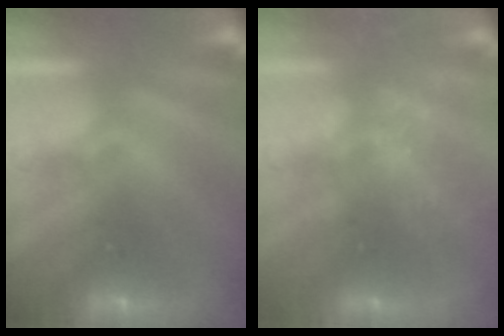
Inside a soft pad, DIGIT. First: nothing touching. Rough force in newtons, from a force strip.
{"total": 2.4}